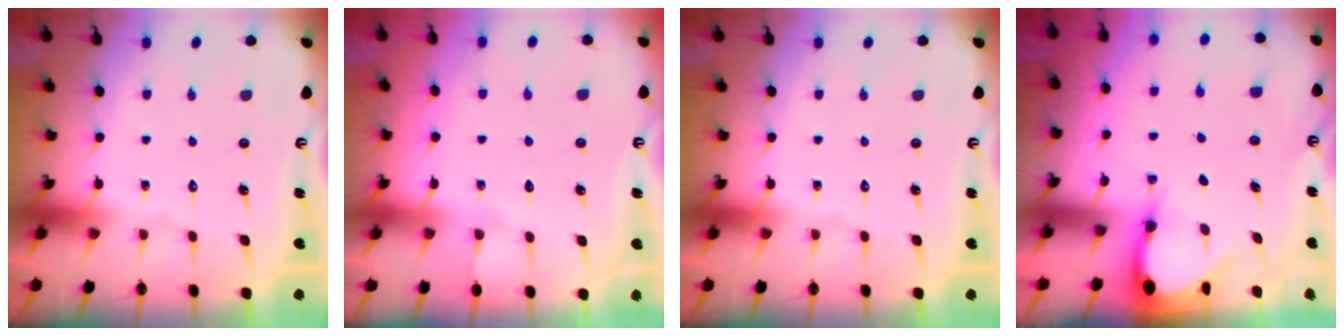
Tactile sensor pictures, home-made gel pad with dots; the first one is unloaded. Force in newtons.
{"total": 3.4, "press": 3.4, "slide": 0.6}
{"total": 0.0}
{"total": 3.3, "press": 3.3, "slide": 0.2}